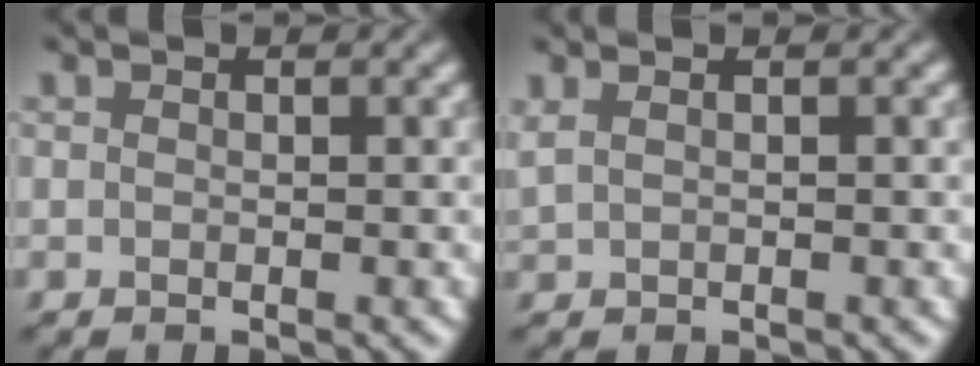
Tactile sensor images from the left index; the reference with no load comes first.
{"total": 1.0, "force": [0.7, 0.3, 0.7], "torque": [-0.017, 0.001, 0.014]}